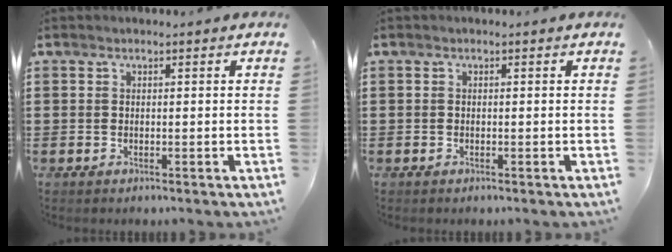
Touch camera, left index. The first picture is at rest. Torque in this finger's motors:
{"motor_torque": [-0.02, -0.02, 0.00, -0.01]}